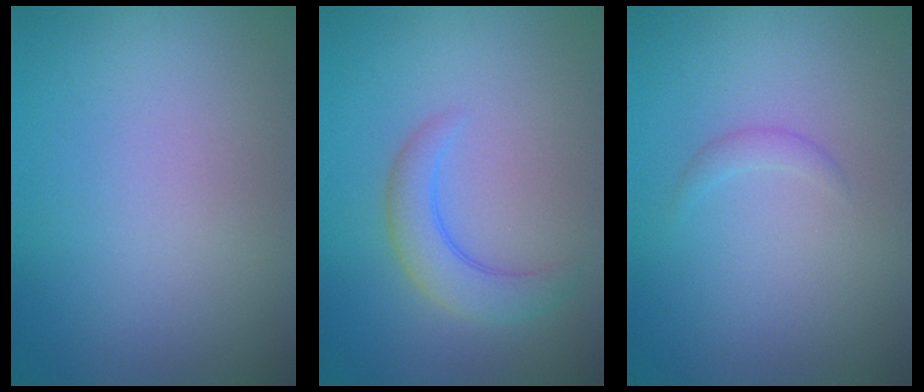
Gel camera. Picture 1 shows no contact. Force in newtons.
{"total": 3.3, "press": 3.3, "slide": 0.3}
{"total": 0.8, "press": 0.8, "slide": 0.1}